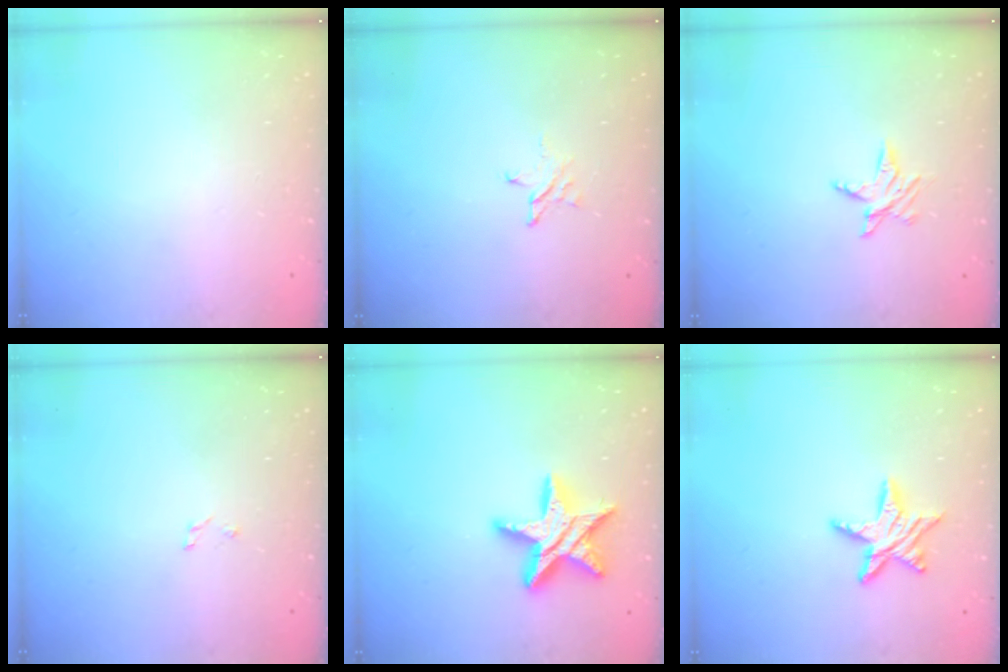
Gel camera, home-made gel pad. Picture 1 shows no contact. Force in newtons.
{"total": 3.0, "press": 3.0, "slide": 0.4}
{"total": 5.1, "press": 5.1, "slide": 0.5}
{"total": 1.5, "press": 1.5, "slide": 0.2}
{"total": 14.5, "press": 14.5, "slide": 0.6}
{"total": 10.1, "press": 10.1, "slide": 0.5}